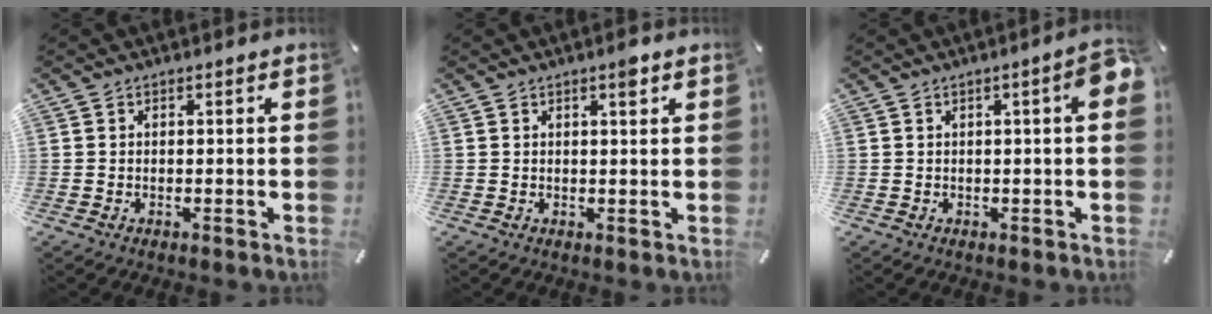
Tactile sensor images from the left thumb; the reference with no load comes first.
{"total": 2.3, "force": [1.3, 0.5, 1.7], "torque": [-0.020, -0.003, 0.019]}
{"total": 4.8, "force": [0.7, 0.8, 4.7], "torque": [-0.068, -0.002, 0.009]}